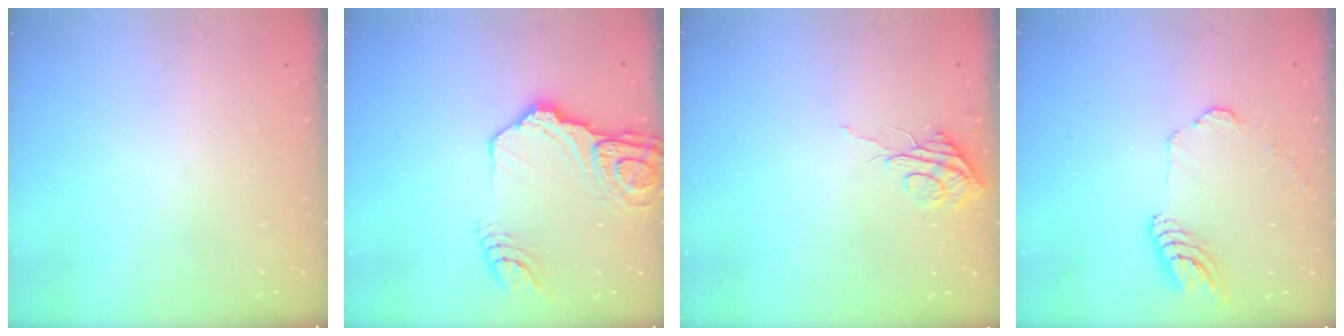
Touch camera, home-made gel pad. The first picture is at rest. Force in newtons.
{"total": 16.7, "press": 16.6, "slide": 2.0}
{"total": 6.5, "press": 6.5, "slide": 0.4}
{"total": 11.8, "press": 11.7, "slide": 1.3}